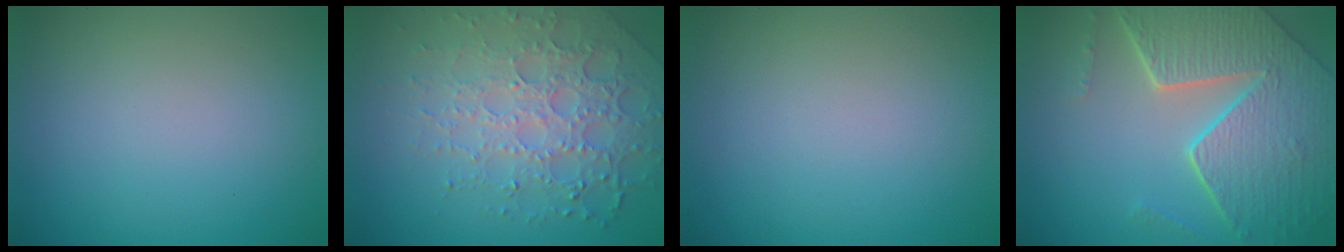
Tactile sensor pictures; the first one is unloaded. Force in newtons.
{"total": 6.2, "press": 4.8, "slide": 3.9}
{"total": 0.0}
{"total": 8.3, "press": 5.9, "slide": 5.9}